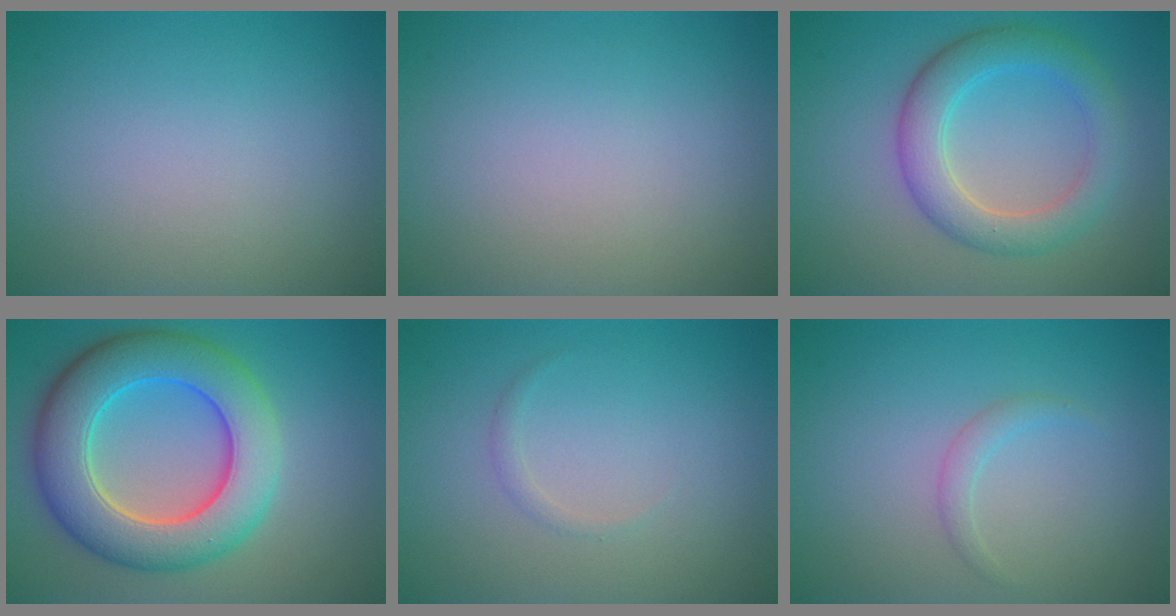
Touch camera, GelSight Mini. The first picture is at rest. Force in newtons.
{"total": 0.0}
{"total": 4.9, "press": 4.9, "slide": 0.5}
{"total": 9.5, "press": 9.5, "slide": 0.2}
{"total": 0.6, "press": 0.6, "slide": 0.0}
{"total": 1.1, "press": 1.1, "slide": 0.1}